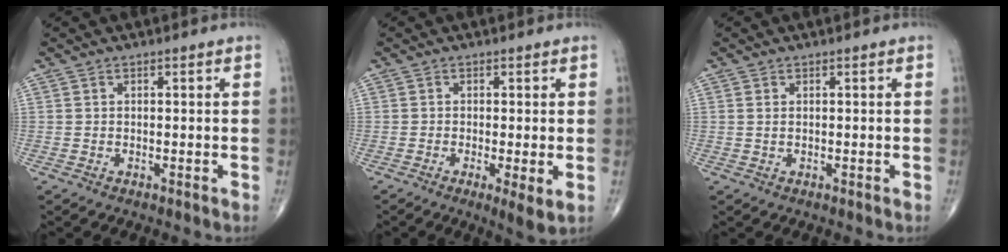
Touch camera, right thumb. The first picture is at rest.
{"total": 4.1, "force": [-0.9, 0.8, 3.9], "torque": [-0.073, -0.015, -0.020]}
{"total": 0.5, "force": [0.2, 0.3, 0.4], "torque": [-0.008, 0.004, 0.004]}